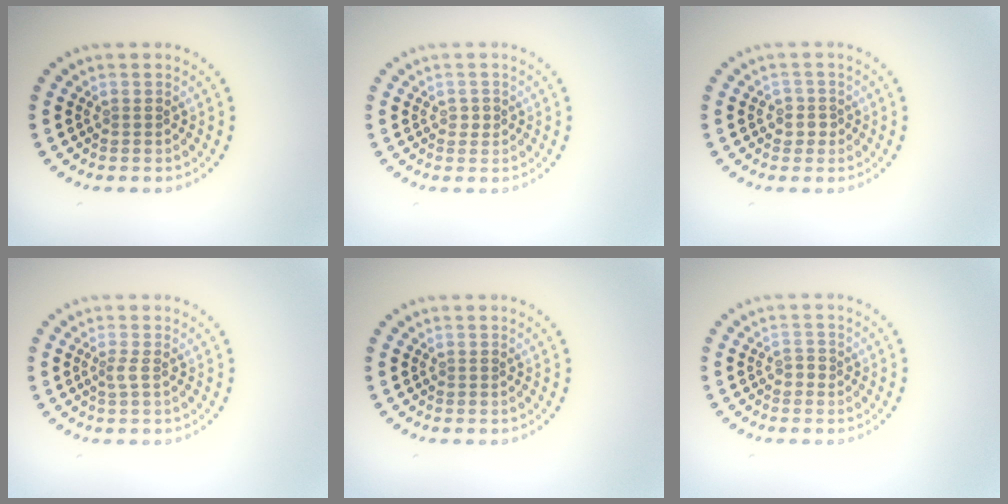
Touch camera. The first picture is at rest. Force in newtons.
{"total": 0.8, "press": 0.8, "slide": 0.1}
{"total": 1.6, "press": 1.3, "slide": 0.9}
{"total": 1.0, "press": 0.5, "slide": 0.8}
{"total": 0.0}
{"total": 1.0, "press": 0.9, "slide": 0.4}